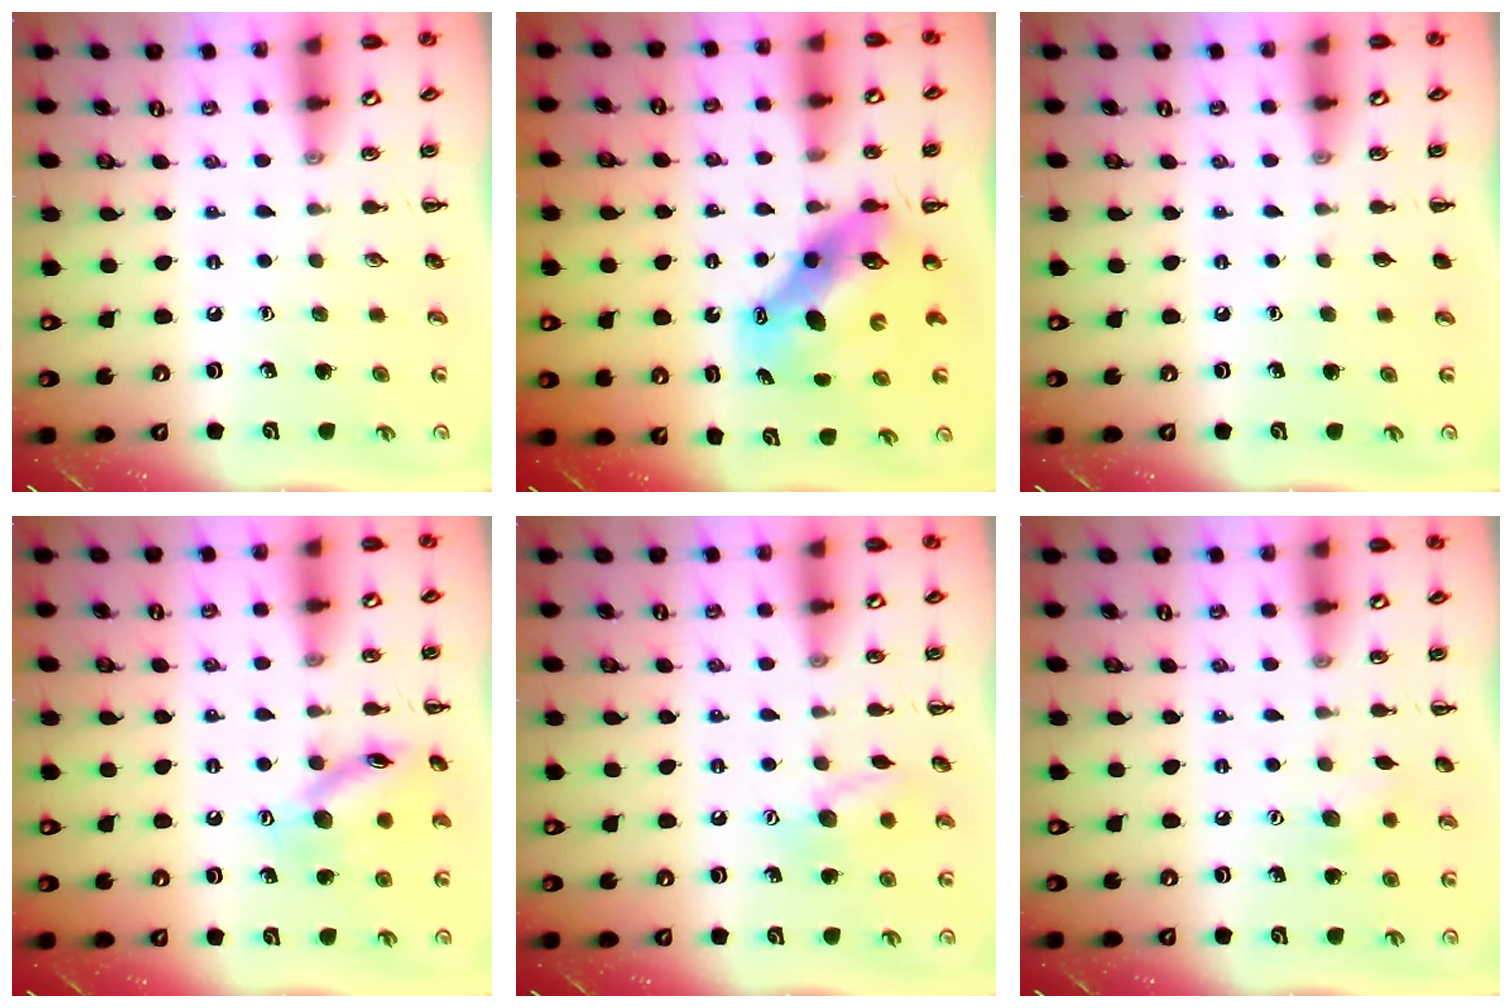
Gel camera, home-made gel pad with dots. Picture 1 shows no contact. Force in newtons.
{"total": 10.1, "press": 9.7, "slide": 2.7}
{"total": 0.0}
{"total": 12.8, "press": 12.7, "slide": 0.7}
{"total": 9.7, "press": 9.6, "slide": 0.7}
{"total": 7.6, "press": 7.3, "slide": 2.0}